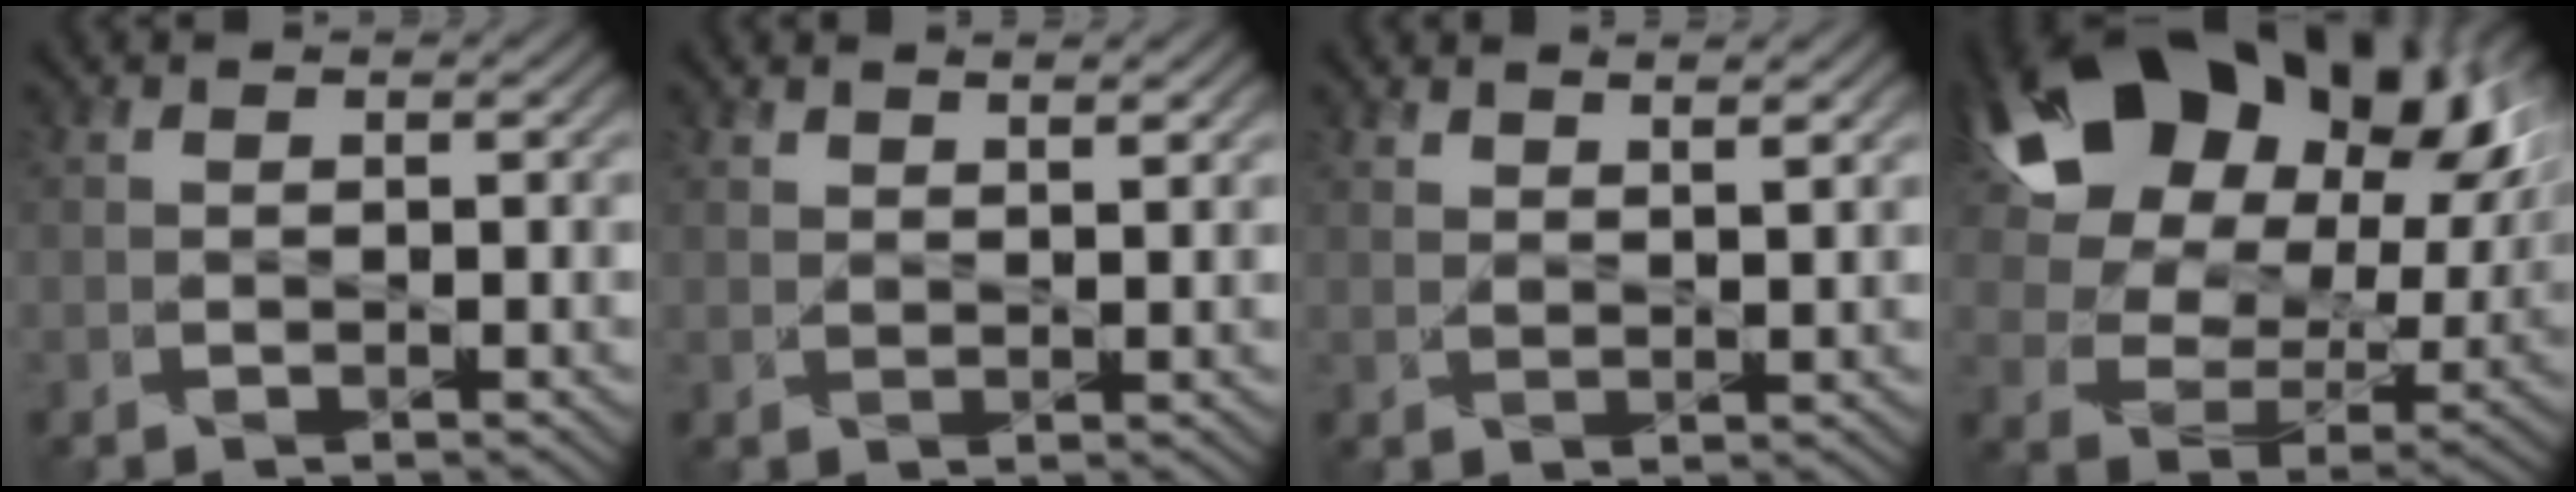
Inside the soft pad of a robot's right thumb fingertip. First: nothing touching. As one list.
[{"total": 1.8, "force": [1.7, 0.0, 0.6], "torque": [-0.013, 0.000, 0.032]}, {"total": 2.5, "force": [2.2, 0.1, 1.1], "torque": [-0.018, 0.000, 0.040]}, {"total": 19.8, "force": [9.4, 13.1, 11.6], "torque": [-0.238, 0.021, 0.189]}]